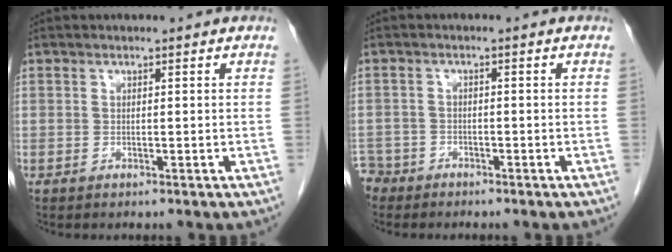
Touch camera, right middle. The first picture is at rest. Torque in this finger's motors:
{"motor_torque": [1.09, -1.05, 0.32, 0.00]}